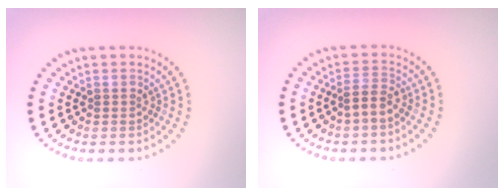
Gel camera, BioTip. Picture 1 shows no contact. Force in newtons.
{"total": 1.8, "press": 1.6, "slide": 0.9}